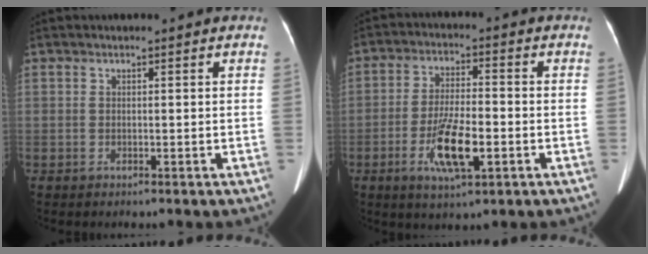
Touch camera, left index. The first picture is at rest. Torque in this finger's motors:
{"motor_torque": [0.64, 0.22, 0.22, 0.06]}